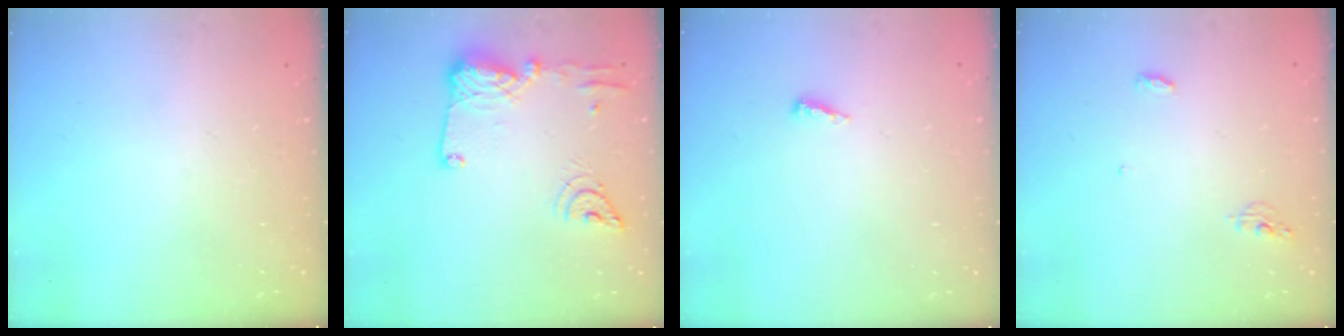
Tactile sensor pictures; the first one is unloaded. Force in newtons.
{"total": 15.6, "press": 15.5, "slide": 1.8}
{"total": 2.5, "press": 2.5, "slide": 0.2}
{"total": 4.1, "press": 4.0, "slide": 0.9}